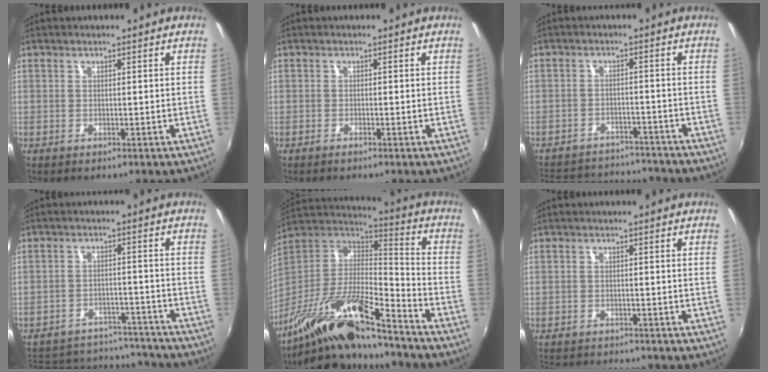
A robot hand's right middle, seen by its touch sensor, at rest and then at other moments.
{"total": 0.8, "force": [-0.7, 0.1, 0.3], "torque": [-0.007, -0.002, -0.016]}
{"total": 16.5, "force": [-14.2, 6.4, 5.3], "torque": [-0.133, 0.028, -0.188]}
{"total": 20.4, "force": [-17.4, 8.2, 7.0], "torque": [-0.157, 0.033, -0.210]}
{"total": 20.0, "force": [-15.5, 3.9, 12.2], "torque": [-0.228, -0.022, -0.286]}
{"total": 8.9, "force": [-8.1, 2.2, 2.8], "torque": [-0.073, -0.016, -0.121]}